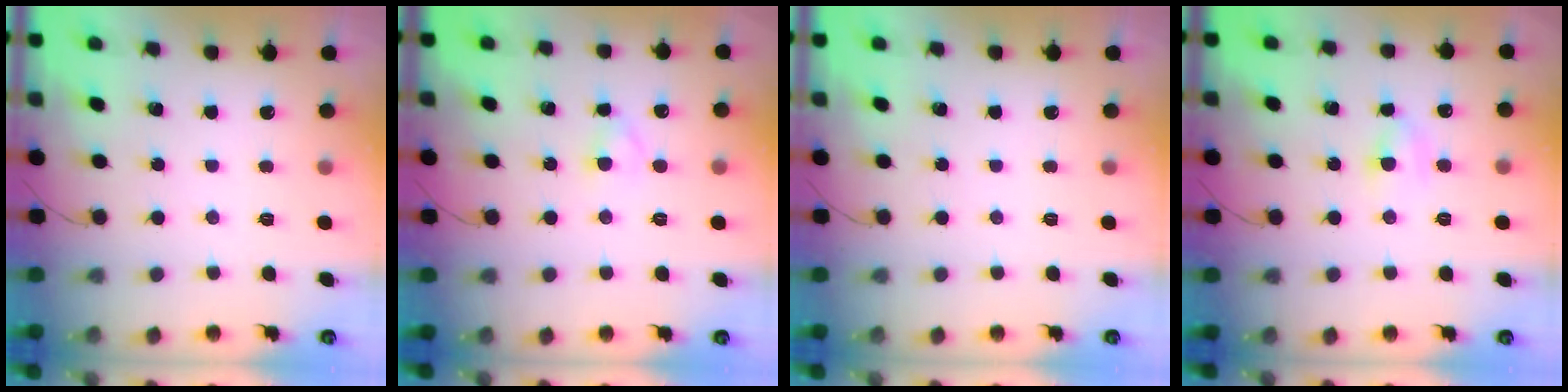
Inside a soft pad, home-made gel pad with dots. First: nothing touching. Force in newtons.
{"total": 2.7, "press": 2.5, "slide": 1.2}
{"total": 0.0}
{"total": 4.2, "press": 4.1, "slide": 1.0}